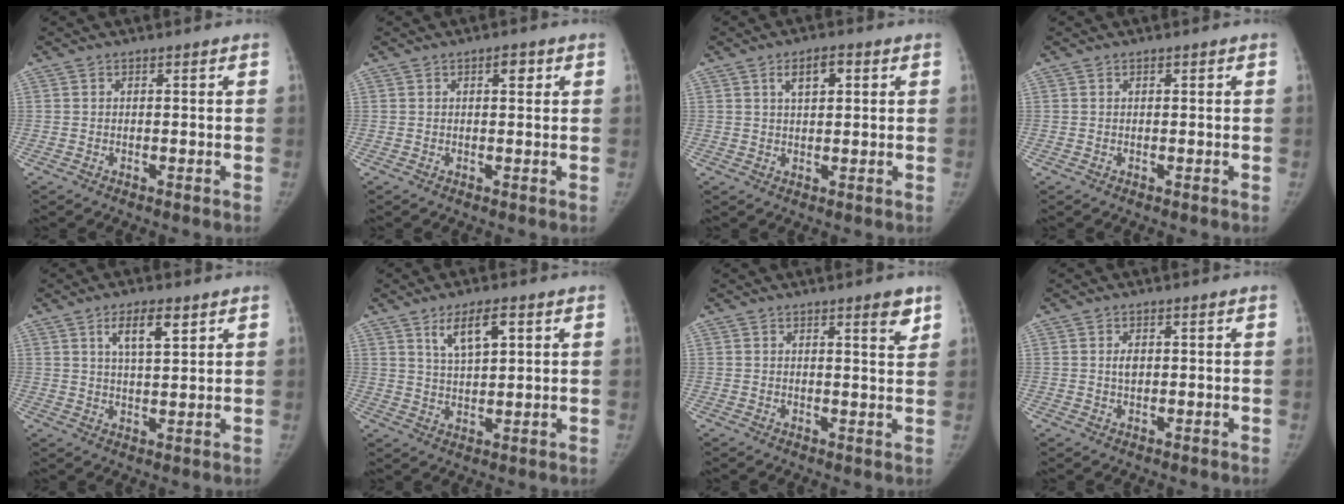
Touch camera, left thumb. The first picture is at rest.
{"total": 2.0, "force": [0.9, 1.0, 1.6], "torque": [-0.014, 0.001, 0.011]}
{"total": 4.5, "force": [1.8, 2.1, 3.5], "torque": [-0.049, 0.002, 0.030]}
{"total": 0.0}
{"total": 6.3, "force": [3.4, 2.2, 4.9], "torque": [-0.073, -0.018, 0.059]}
{"total": 6.8, "force": [3.4, 2.6, 5.3], "torque": [-0.085, -0.016, 0.065]}
{"total": 4.1, "force": [2.6, 0.8, 3.0], "torque": [-0.034, -0.017, 0.034]}
{"total": 1.8, "force": [0.4, 1.1, 1.3], "torque": [-0.018, 0.001, 0.007]}